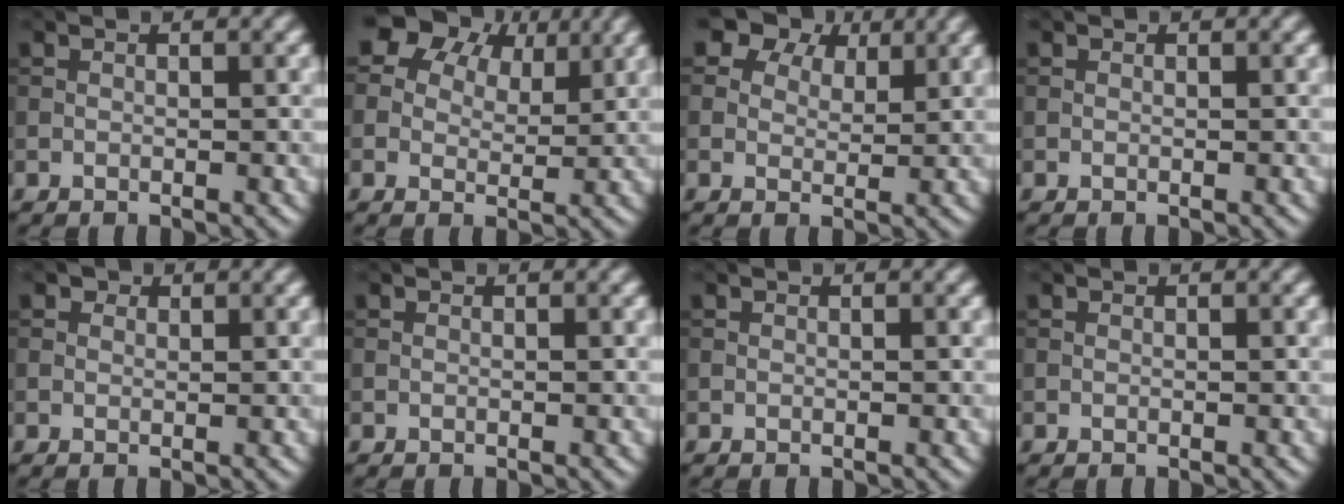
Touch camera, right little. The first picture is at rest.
{"total": 9.5, "force": [5.9, 5.9, 4.4], "torque": [-0.087, 0.019, 0.087]}
{"total": 7.2, "force": [4.9, 4.5, 2.8], "torque": [-0.059, 0.012, 0.071]}
{"total": 0.0}
{"total": 0.9, "force": [0.6, 0.6, 0.3], "torque": [-0.004, -0.002, 0.006]}
{"total": 0.0}
{"total": 0.0}
{"total": 0.0}